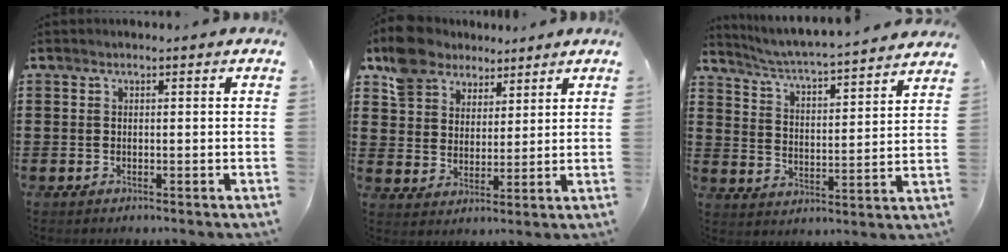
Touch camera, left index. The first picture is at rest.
{"total": 7.2, "force": [6.0, 4.0, 0.6], "torque": [-0.041, -0.014, 0.115]}
{"total": 4.5, "force": [4.4, -0.1, 0.9], "torque": [-0.040, -0.036, 0.069]}